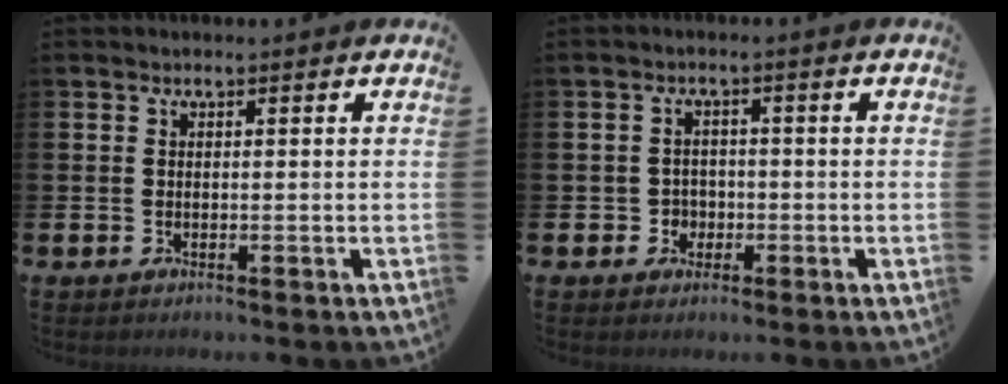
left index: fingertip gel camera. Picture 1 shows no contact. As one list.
[{"total": 2.3, "force": [-0.8, 2.1, 0.3], "torque": [-0.010, 0.004, -0.022]}]